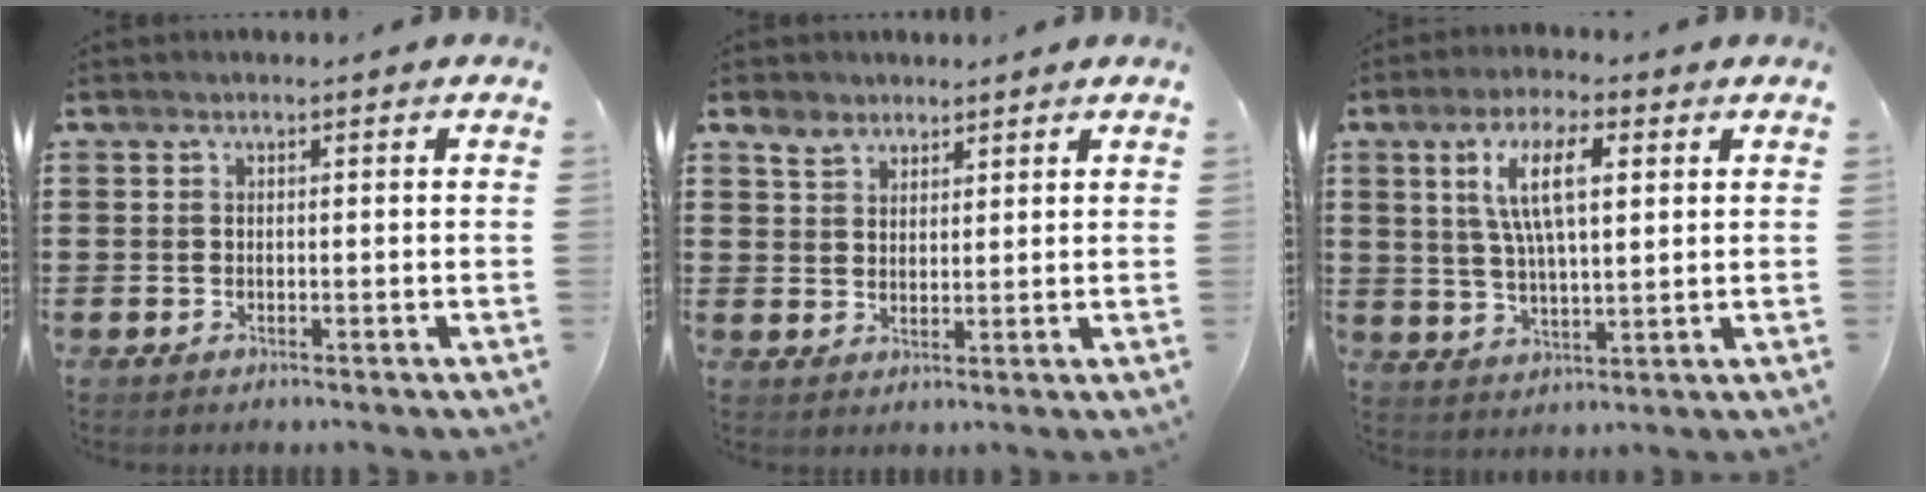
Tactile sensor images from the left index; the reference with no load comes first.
{"total": 3.4, "force": [2.6, 2.1, 0.3], "torque": [-0.018, 0.008, 0.051]}
{"total": 9.4, "force": [3.3, 3.3, 8.1], "torque": [-0.159, 0.011, 0.053]}